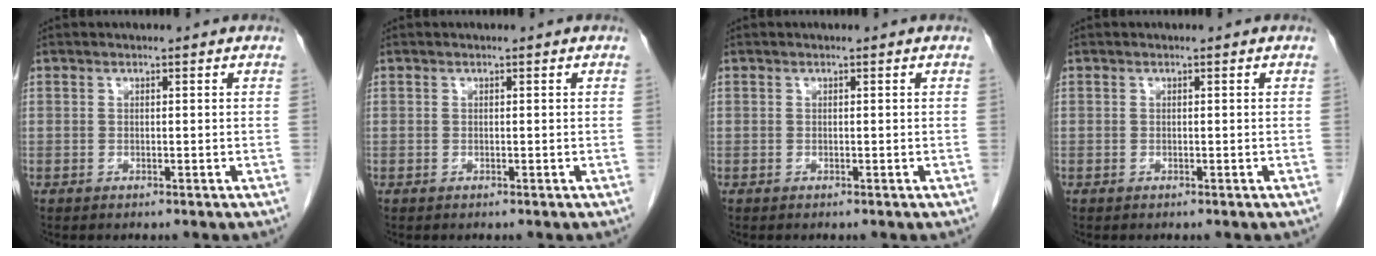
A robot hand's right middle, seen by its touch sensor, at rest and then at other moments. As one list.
[{"total": 0.0}, {"total": 0.0}, {"total": 0.0}]